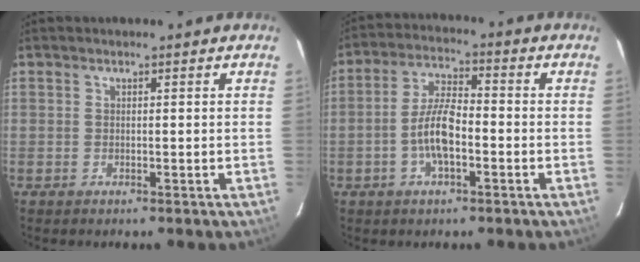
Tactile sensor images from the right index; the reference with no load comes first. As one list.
[{"total": 7.4, "force": [-2.5, 2.2, 6.6], "torque": [-0.138, 0.009, -0.048]}]